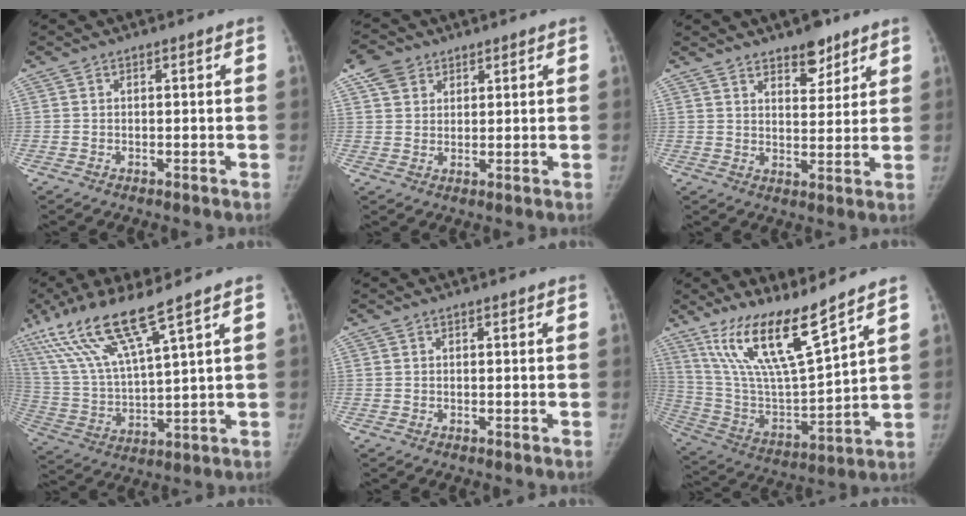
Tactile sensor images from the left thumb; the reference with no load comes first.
{"total": 5.1, "force": [3.0, 3.7, 1.8], "torque": [-0.024, -0.004, 0.058]}
{"total": 6.6, "force": [4.8, 2.9, 3.4], "torque": [-0.022, -0.033, 0.074]}
{"total": 15.5, "force": [10.0, 1.7, 11.7], "torque": [-0.250, -0.040, 0.205]}
{"total": 0.0}
{"total": 17.2, "force": [12.1, 2.6, 11.9], "torque": [-0.208, -0.069, 0.243]}